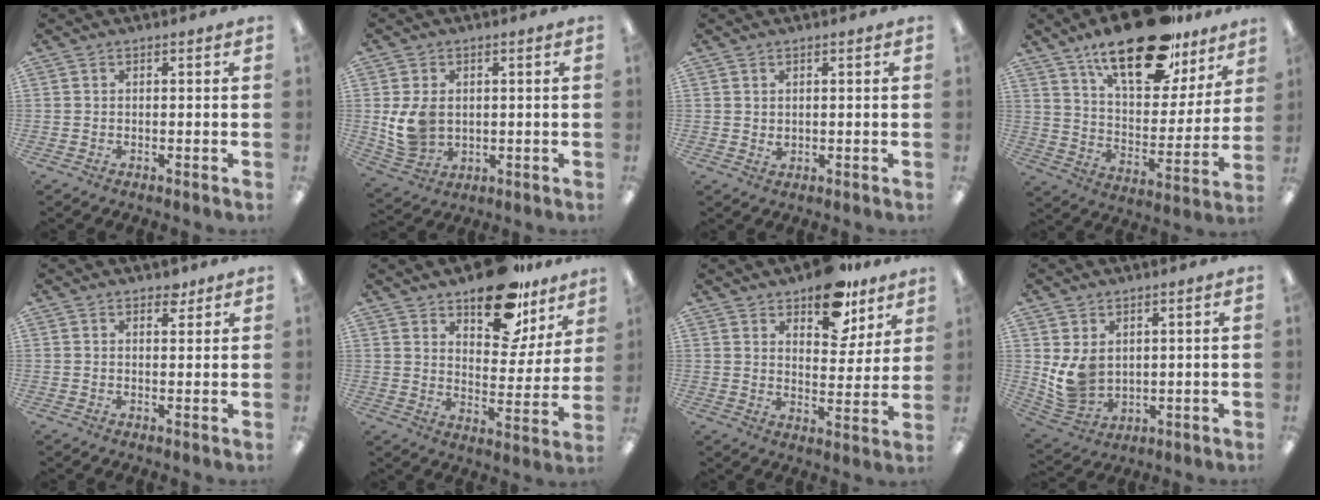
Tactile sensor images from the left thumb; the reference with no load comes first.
{"total": 8.4, "force": [0.9, 6.5, 5.2], "torque": [-0.108, 0.003, 0.018]}
{"total": 1.3, "force": [0.8, 0.9, 0.5], "torque": [-0.003, -0.002, 0.013]}
{"total": 23.2, "force": [16.4, 9.3, 13.5], "torque": [-0.214, -0.096, 0.279]}
{"total": 3.1, "force": [2.4, 1.5, 1.2], "torque": [-0.003, -0.010, 0.038]}
{"total": 17.1, "force": [12.7, 8.0, 8.1], "torque": [-0.114, -0.078, 0.222]}
{"total": 12.5, "force": [9.6, 6.0, 5.3], "torque": [-0.066, -0.060, 0.171]}
{"total": 8.1, "force": [2.4, 6.2, 4.6], "torque": [-0.103, -0.011, 0.047]}